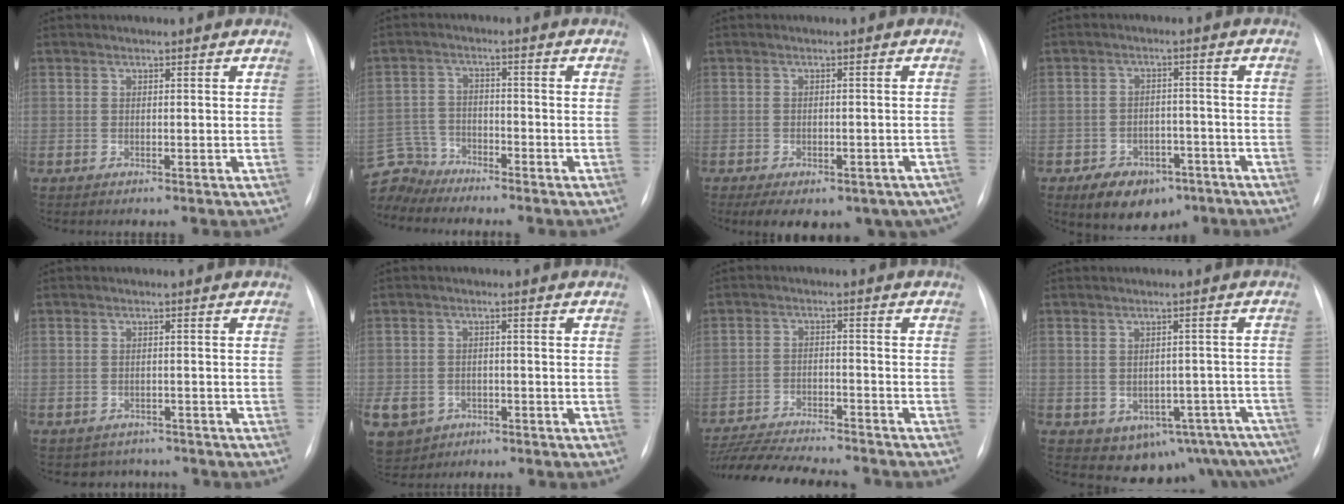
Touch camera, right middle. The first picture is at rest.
{"total": 6.8, "force": [-6.5, 2.1, -0.7], "torque": [0.007, 0.012, -0.131]}
{"total": 16.1, "force": [-11.4, 8.0, 8.1], "torque": [-0.111, 0.001, -0.131]}
{"total": 9.1, "force": [-5.8, 5.6, 4.3], "torque": [-0.067, 0.011, -0.080]}
{"total": 3.9, "force": [-3.2, 2.1, -0.1], "torque": [0.003, 0.012, -0.042]}
{"total": 11.7, "force": [-5.1, 9.7, 4.0], "torque": [-0.121, 0.007, -0.070]}
{"total": 16.3, "force": [-14.9, 2.1, 6.4], "torque": [-0.122, -0.016, -0.224]}
{"total": 13.5, "force": [-9.2, 8.1, 5.6], "torque": [-0.056, 0.025, -0.101]}